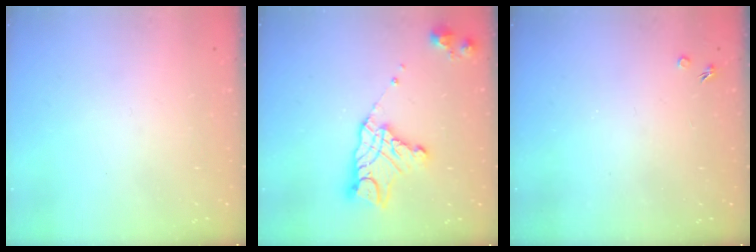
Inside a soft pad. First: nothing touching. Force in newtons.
{"total": 14.3, "press": 14.3, "slide": 1.1}
{"total": 1.7, "press": 1.7, "slide": 0.3}